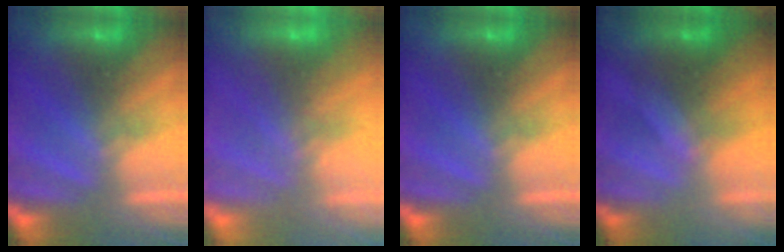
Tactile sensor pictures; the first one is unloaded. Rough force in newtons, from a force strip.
{"total": 9.3}
{"total": 0.0}
{"total": 1.6}